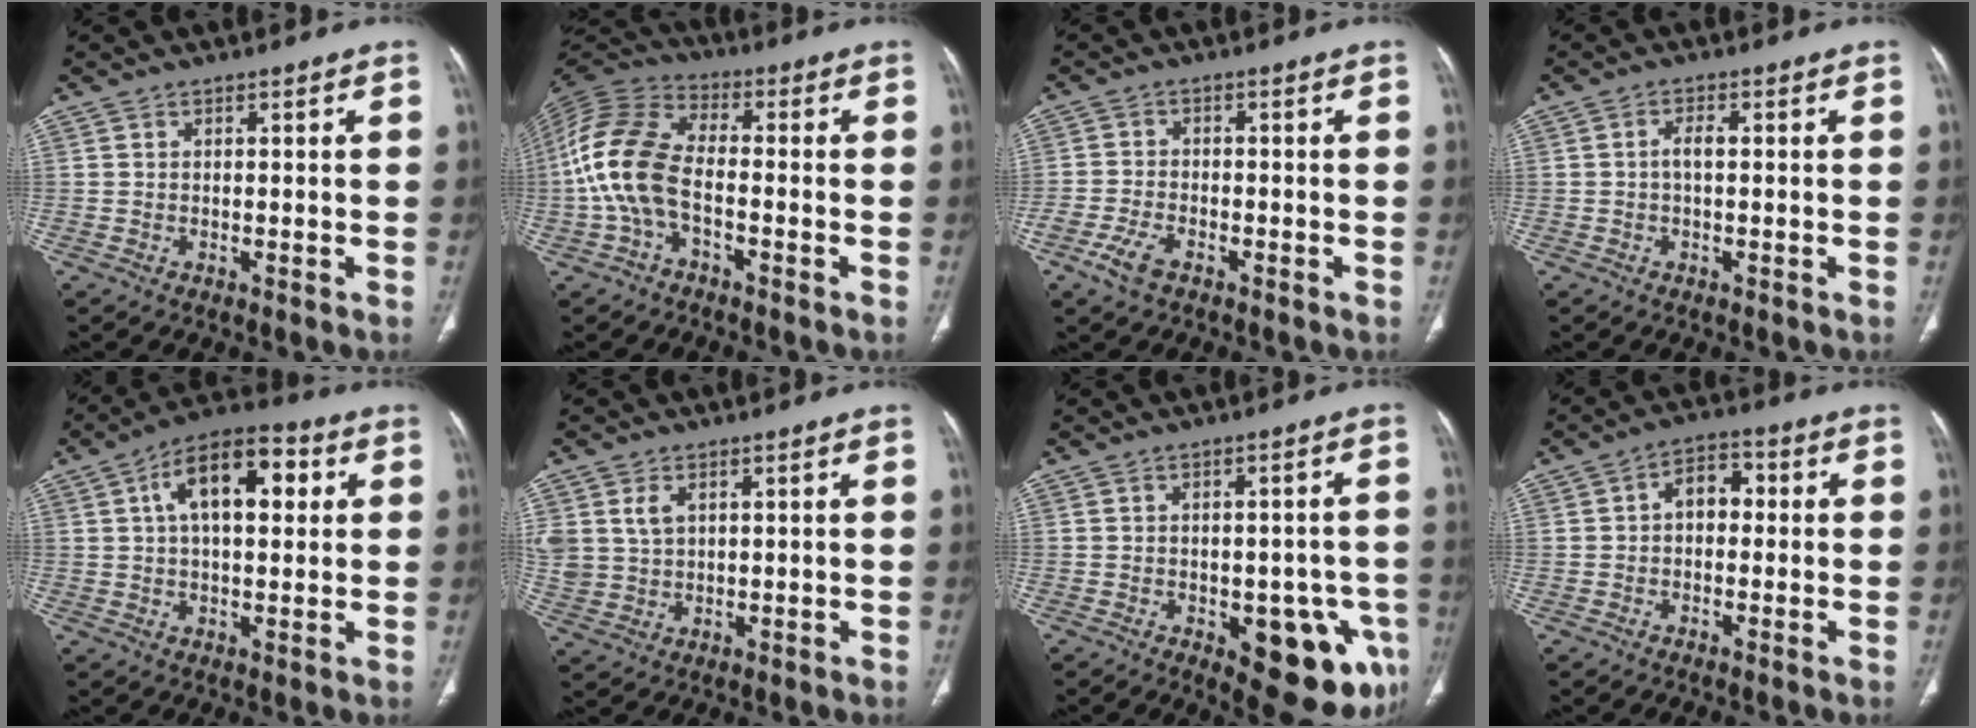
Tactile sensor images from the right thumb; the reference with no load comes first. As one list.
[{"total": 13.2, "force": [-2.7, 7.5, 10.5], "torque": [-0.232, 0.033, -0.060]}, {"total": 4.8, "force": [-3.0, 2.3, 3.1], "torque": [-0.071, 0.010, -0.056]}, {"total": 2.2, "force": [-0.1, 1.0, 2.0], "torque": [-0.039, 0.007, -0.004]}, {"total": 14.0, "force": [3.8, 7.1, 11.5], "torque": [-0.168, 0.022, 0.055]}, {"total": 7.1, "force": [2.4, 5.1, 4.2], "torque": [-0.087, -0.004, 0.061]}, {"total": 15.3, "force": [-5.7, 7.2, 12.2], "torque": [-0.108, 0.015, -0.053]}, {"total": 5.8, "force": [0.2, 4.0, 4.2], "torque": [-0.046, 0.023, -0.007]}]